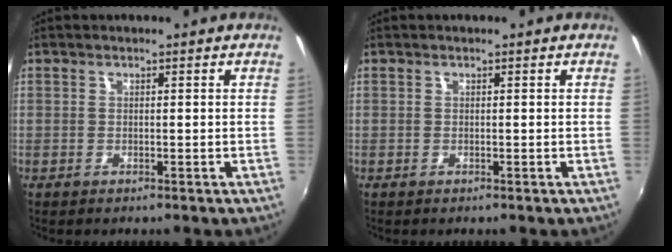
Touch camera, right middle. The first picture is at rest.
{"total": 0.0}